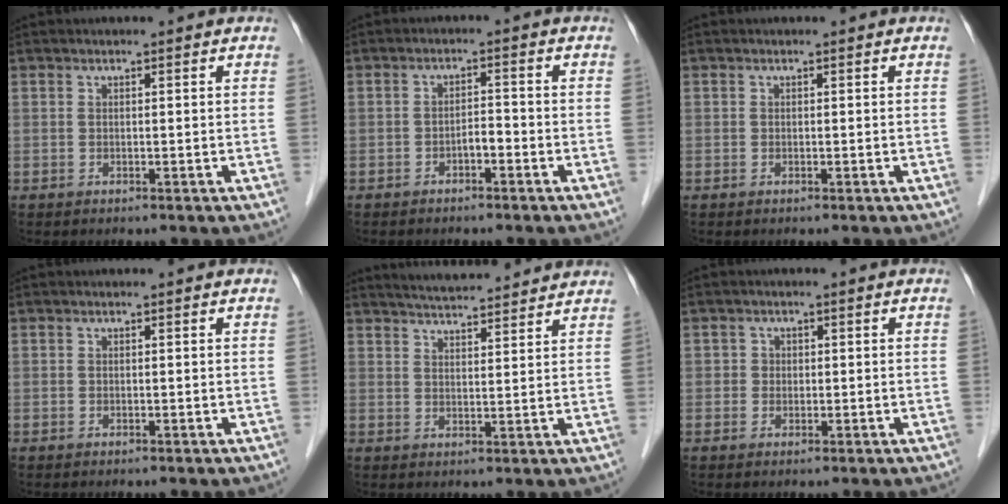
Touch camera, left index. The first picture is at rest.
{"total": 2.1, "force": [-1.5, 0.8, 1.3], "torque": [-0.018, 0.004, -0.024]}
{"total": 0.0}
{"total": 0.0}
{"total": 10.4, "force": [9.7, 1.2, 3.5], "torque": [-0.057, 0.018, 0.134]}
{"total": 1.7, "force": [-0.2, 1.6, 0.2], "torque": [0.000, 0.001, -0.005]}